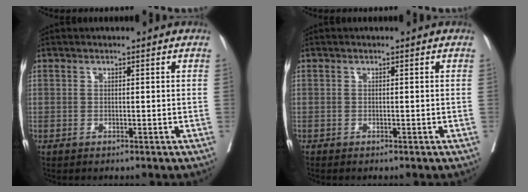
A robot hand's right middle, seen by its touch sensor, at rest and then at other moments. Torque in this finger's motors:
{"motor_torque": [0.27, -0.37, -0.06, -0.03]}